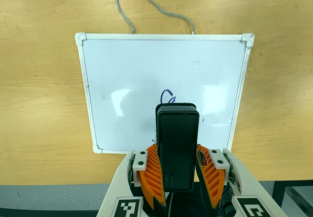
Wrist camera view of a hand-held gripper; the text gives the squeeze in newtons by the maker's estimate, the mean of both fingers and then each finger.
{"total": 9.4, "left": 7.7, "right": 11.0}